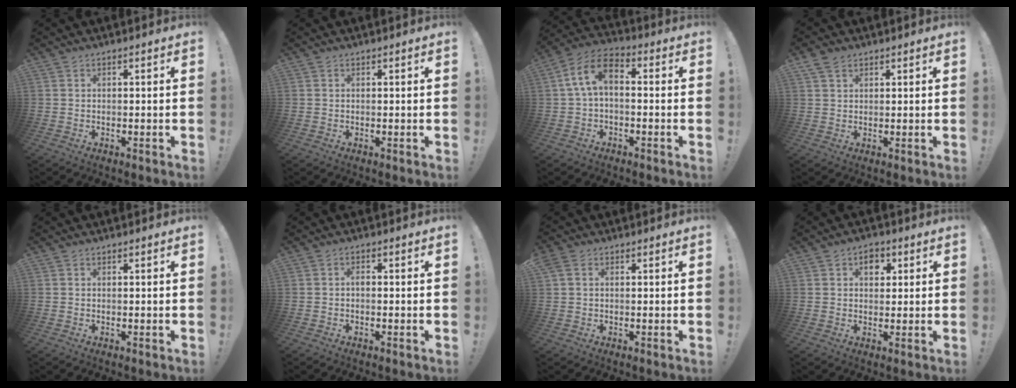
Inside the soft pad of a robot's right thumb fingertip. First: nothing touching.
{"total": 0.0}
{"total": 9.0, "force": [1.1, 5.1, 7.4], "torque": [-0.144, 0.007, 0.025]}
{"total": 3.7, "force": [2.4, 2.3, 1.5], "torque": [-0.030, -0.004, 0.047]}
{"total": 0.0}
{"total": 0.9, "force": [-0.4, 0.5, 0.7], "torque": [-0.013, 0.007, -0.009]}
{"total": 1.8, "force": [0.6, 1.3, 1.1], "torque": [-0.016, 0.002, 0.011]}
{"total": 4.7, "force": [1.6, 3.7, 2.4], "torque": [-0.019, -0.002, 0.023]}